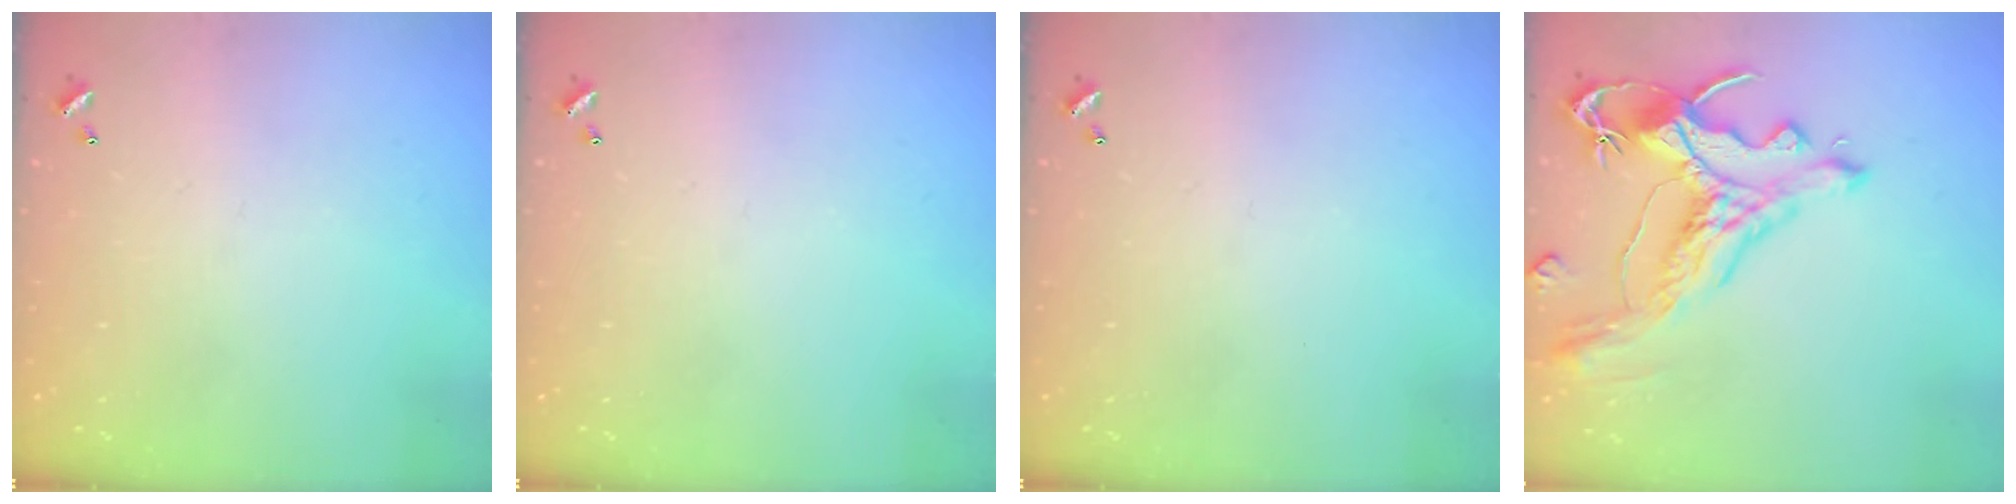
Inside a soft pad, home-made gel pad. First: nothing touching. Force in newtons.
{"total": 0.0}
{"total": 0.0}
{"total": 3.8, "press": 3.4, "slide": 1.7}